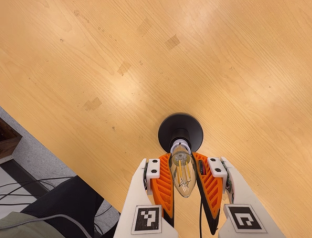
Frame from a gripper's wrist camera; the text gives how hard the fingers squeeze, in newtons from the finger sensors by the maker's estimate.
{"total": 20.7, "left": 19.7, "right": 21.8}